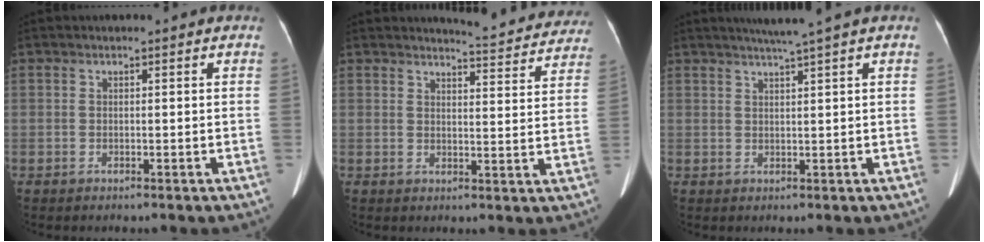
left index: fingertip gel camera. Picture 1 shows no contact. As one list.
[{"total": 11.1, "force": [10.8, 1.3, 1.8], "torque": [-0.010, -0.032, 0.109]}, {"total": 3.9, "force": [3.0, -1.2, 2.3], "torque": [-0.038, 0.005, 0.053]}]